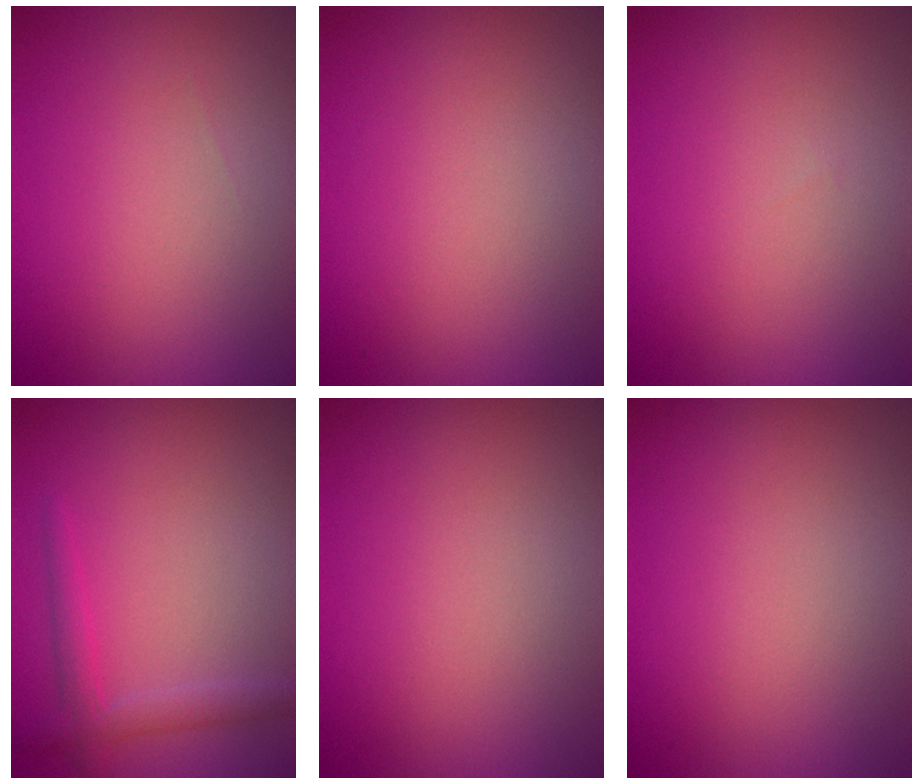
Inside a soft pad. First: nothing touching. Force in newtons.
{"total": 0.0}
{"total": 0.0}
{"total": 2.3, "press": 2.3, "slide": 0.1}
{"total": 0.0}
{"total": 0.0}